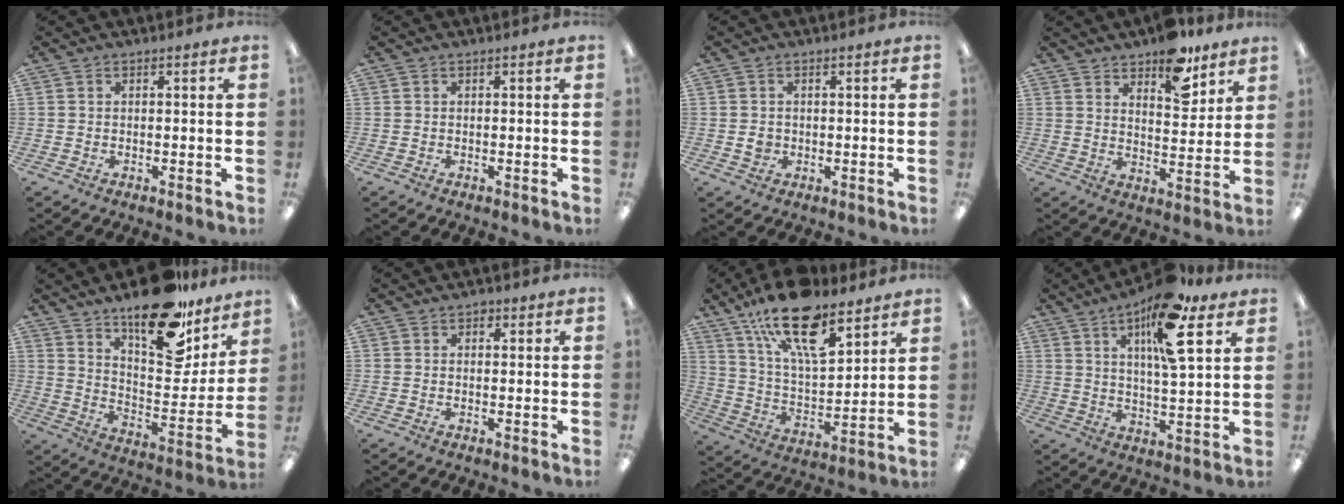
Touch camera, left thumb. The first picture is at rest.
{"total": 0.0}
{"total": 2.2, "force": [-0.1, 1.9, 1.0], "torque": [-0.011, 0.001, -0.005]}
{"total": 11.6, "force": [8.6, 5.2, 5.8], "torque": [-0.060, -0.053, 0.148]}
{"total": 21.9, "force": [16.4, 8.6, 11.7], "torque": [-0.159, -0.114, 0.276]}
{"total": 1.3, "force": [0.6, 0.9, 0.6], "torque": [0.001, -0.004, 0.008]}
{"total": 20.7, "force": [13.3, 8.2, 13.5], "torque": [-0.226, -0.070, 0.230]}
{"total": 15.2, "force": [8.5, 4.3, 11.9], "torque": [-0.189, -0.032, 0.135]}